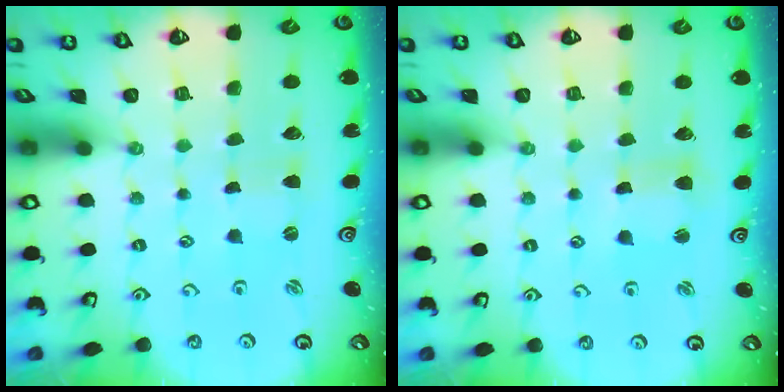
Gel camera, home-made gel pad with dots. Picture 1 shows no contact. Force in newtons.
{"total": 2.9, "press": 2.9, "slide": 0.3}